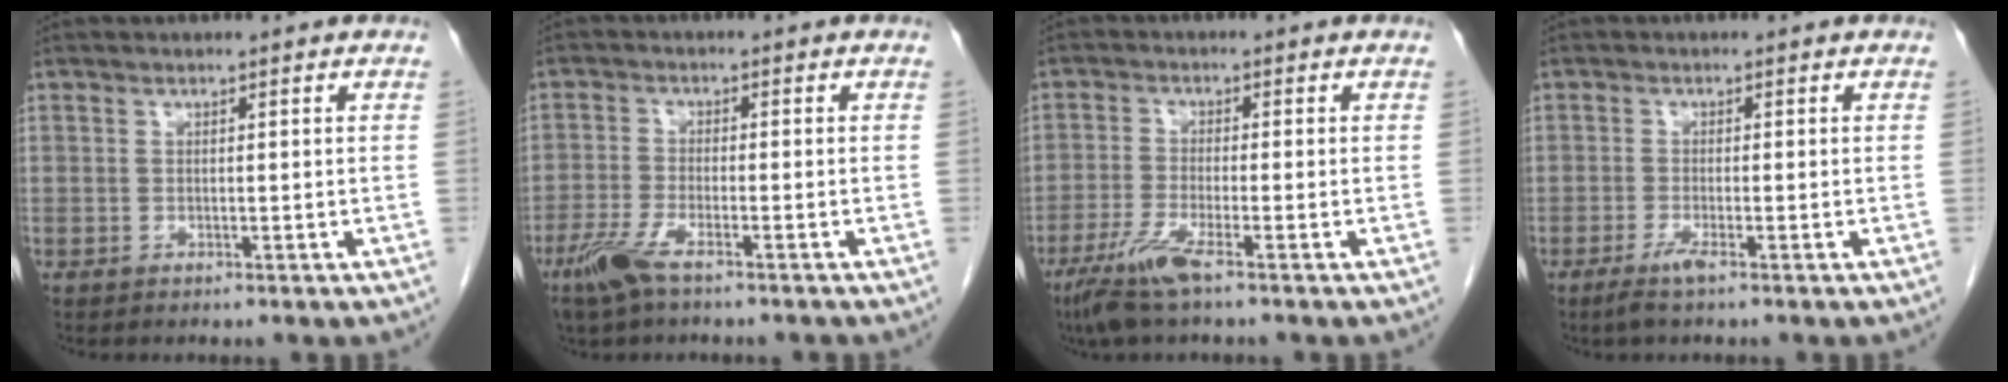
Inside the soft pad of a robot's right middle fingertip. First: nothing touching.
{"total": 5.8, "force": [-4.2, 1.0, 3.8], "torque": [-0.088, -0.012, -0.079]}
{"total": 5.4, "force": [-3.5, -0.1, 4.1], "torque": [-0.088, -0.015, -0.073]}
{"total": 2.3, "force": [-1.5, -0.2, 1.7], "torque": [-0.041, -0.007, -0.033]}